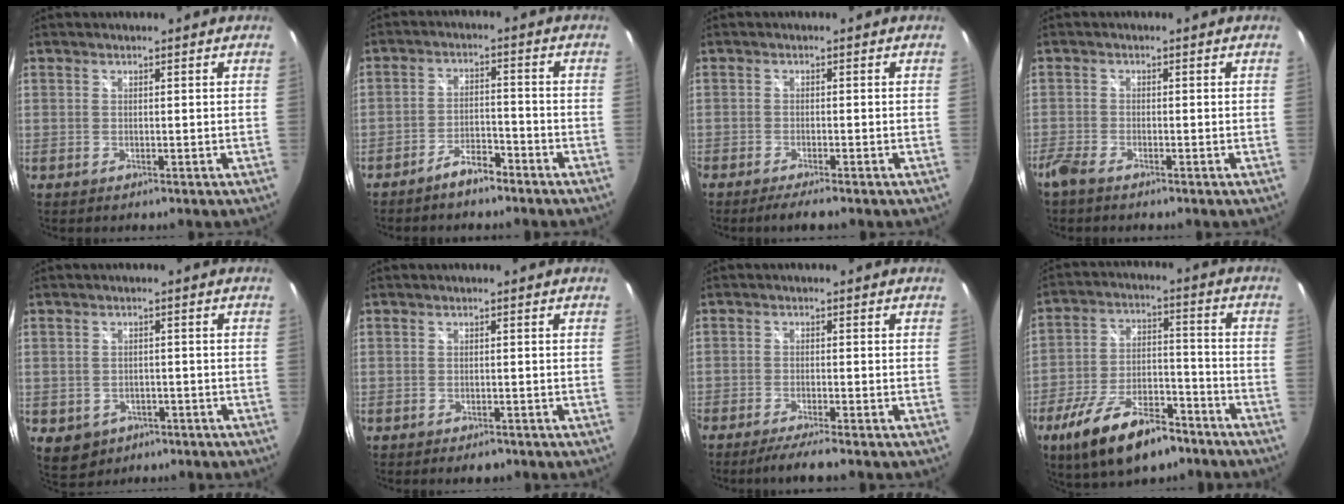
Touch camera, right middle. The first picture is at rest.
{"total": 4.9, "force": [-4.1, 1.5, 2.3], "torque": [-0.058, 0.008, -0.068]}
{"total": 3.4, "force": [-2.8, -0.2, 1.9], "torque": [-0.043, -0.011, -0.050]}
{"total": 2.9, "force": [-2.5, 0.6, 1.5], "torque": [-0.044, -0.006, -0.052]}
{"total": 6.2, "force": [-2.5, 5.2, 2.4], "torque": [-0.058, -0.005, -0.020]}
{"total": 2.6, "force": [-2.0, 1.1, 1.3], "torque": [-0.024, -0.012, -0.027]}
{"total": 4.5, "force": [-3.8, -0.5, 2.4], "torque": [-0.057, -0.008, -0.066]}
{"total": 16.9, "force": [-11.1, 6.8, 10.7], "torque": [-0.211, -0.014, -0.181]}